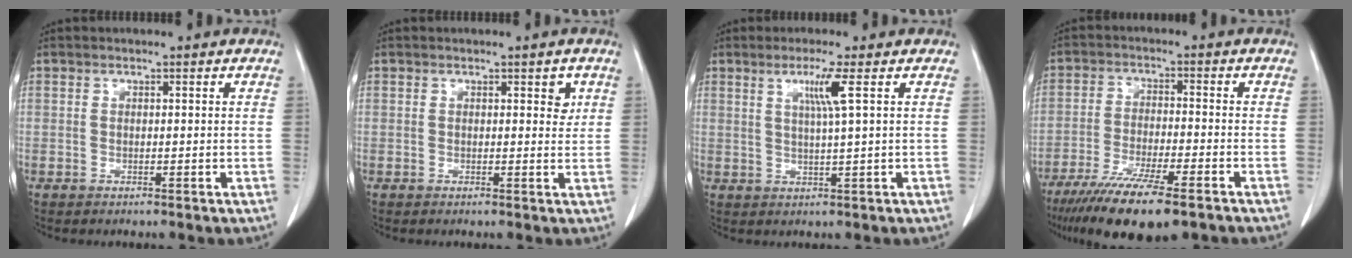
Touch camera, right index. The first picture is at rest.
{"total": 2.0, "force": [0.9, 1.0, 1.5], "torque": [-0.013, -0.004, 0.010]}
{"total": 4.0, "force": [1.5, -1.0, 3.5], "torque": [-0.069, -0.005, 0.029]}
{"total": 14.1, "force": [-10.3, 1.9, 9.5], "torque": [-0.163, -0.037, -0.168]}